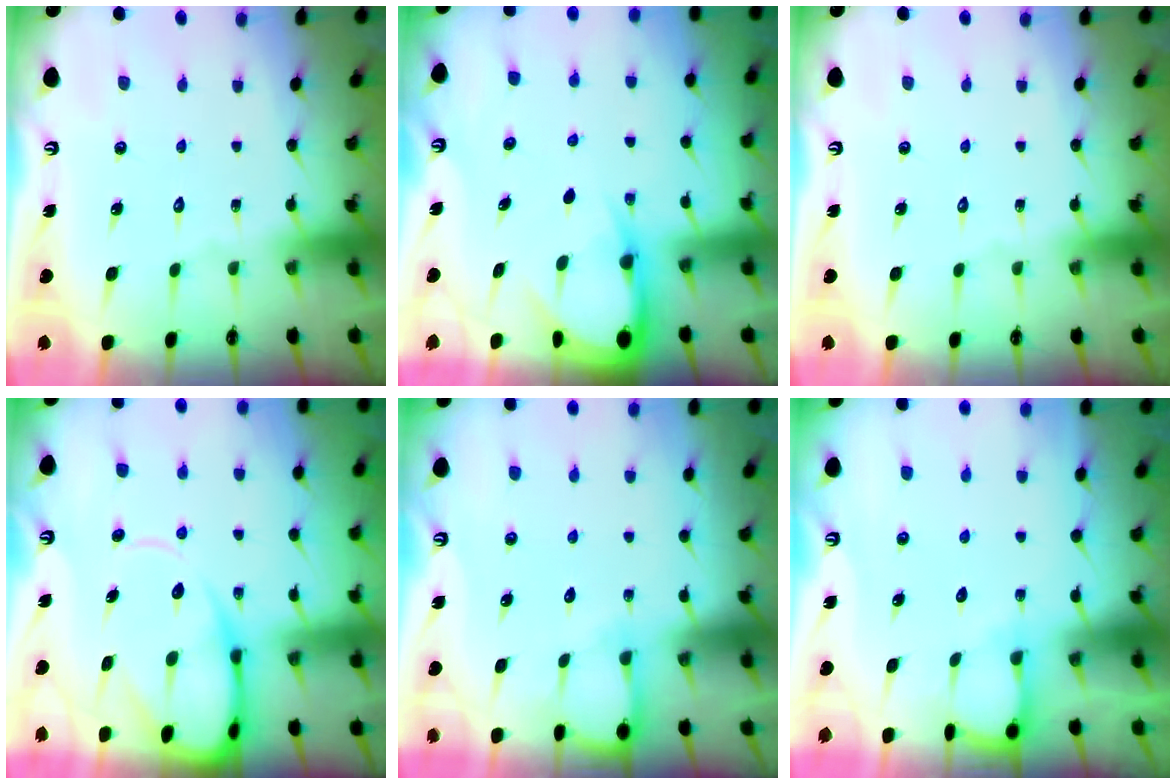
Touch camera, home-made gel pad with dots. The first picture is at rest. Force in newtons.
{"total": 6.5, "press": 6.5, "slide": 0.7}
{"total": 0.0}
{"total": 12.1, "press": 12.0, "slide": 1.4}
{"total": 4.0, "press": 4.0, "slide": 0.4}
{"total": 3.6, "press": 3.6, "slide": 0.2}